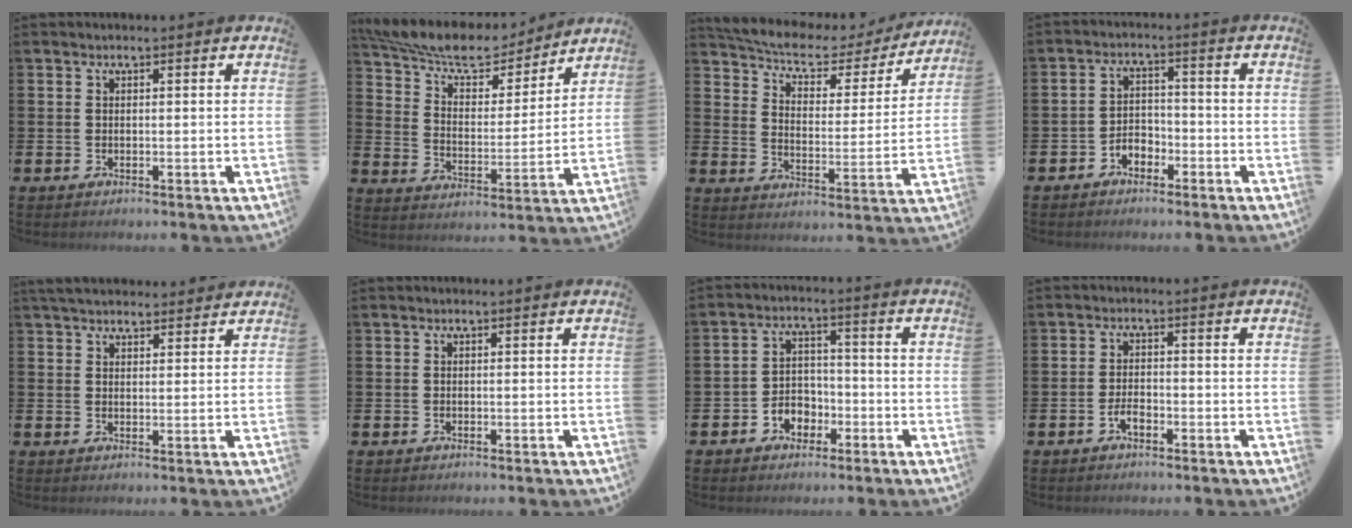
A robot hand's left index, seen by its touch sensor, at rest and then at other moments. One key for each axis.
{"total": 9.9, "fx": 8.9, "fy": 2.7, "fz": 3.2, "tx": -0.089, "ty": -0.060, "tz": 0.152}
{"total": 7.0, "fx": 6.3, "fy": 2.0, "fz": 2.3, "tx": -0.069, "ty": -0.046, "tz": 0.103}
{"total": 2.9, "fx": -2.3, "fy": 1.6, "fz": 0.4, "tx": -0.021, "ty": 0.006, "tz": -0.051}
{"total": 3.9, "fx": 3.6, "fy": 1.1, "fz": 0.8, "tx": -0.021, "ty": -0.011, "tz": 0.069}
{"total": 0.0}
{"total": 3.5, "fx": -2.0, "fy": 2.8, "fz": 0.7, "tx": -0.021, "ty": 0.001, "tz": -0.047}
{"total": 2.2, "fx": -1.2, "fy": 1.0, "fz": 1.5, "tx": -0.036, "ty": 0.006, "tz": -0.021}